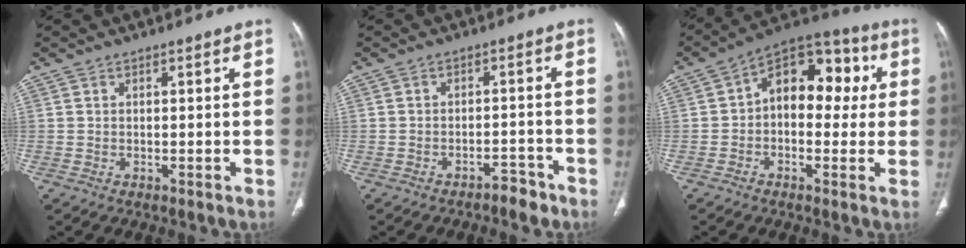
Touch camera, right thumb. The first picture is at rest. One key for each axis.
{"total": 3.4, "fx": -2.7, "fy": 1.5, "fz": 1.5, "tx": -0.014, "ty": 0.026, "tz": -0.037}
{"total": 14.2, "fx": 1.8, "fy": 9.2, "fz": 10.7, "tx": -0.099, "ty": 0.040, "tz": 0.011}